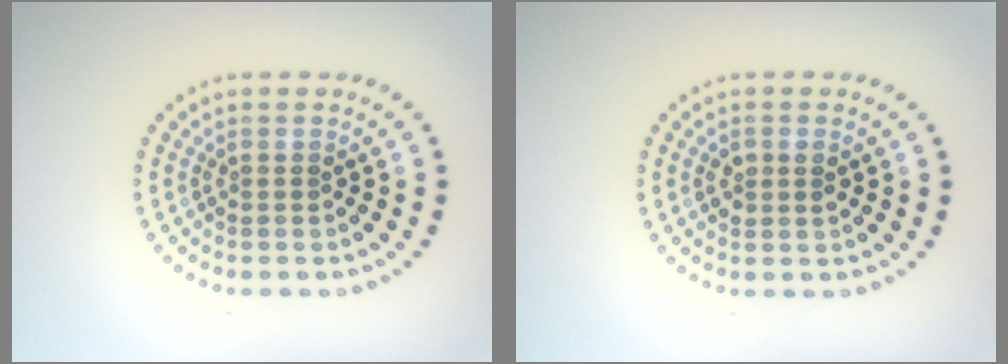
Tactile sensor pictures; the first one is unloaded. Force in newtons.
{"total": 1.4, "press": 1.4, "slide": 0.3}